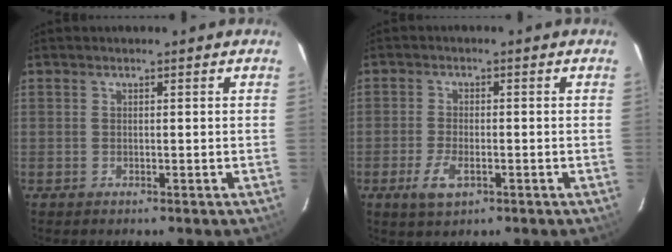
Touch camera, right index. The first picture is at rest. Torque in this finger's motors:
{"motor_torque": [0.41, -0.46, 0.31, 0.06]}